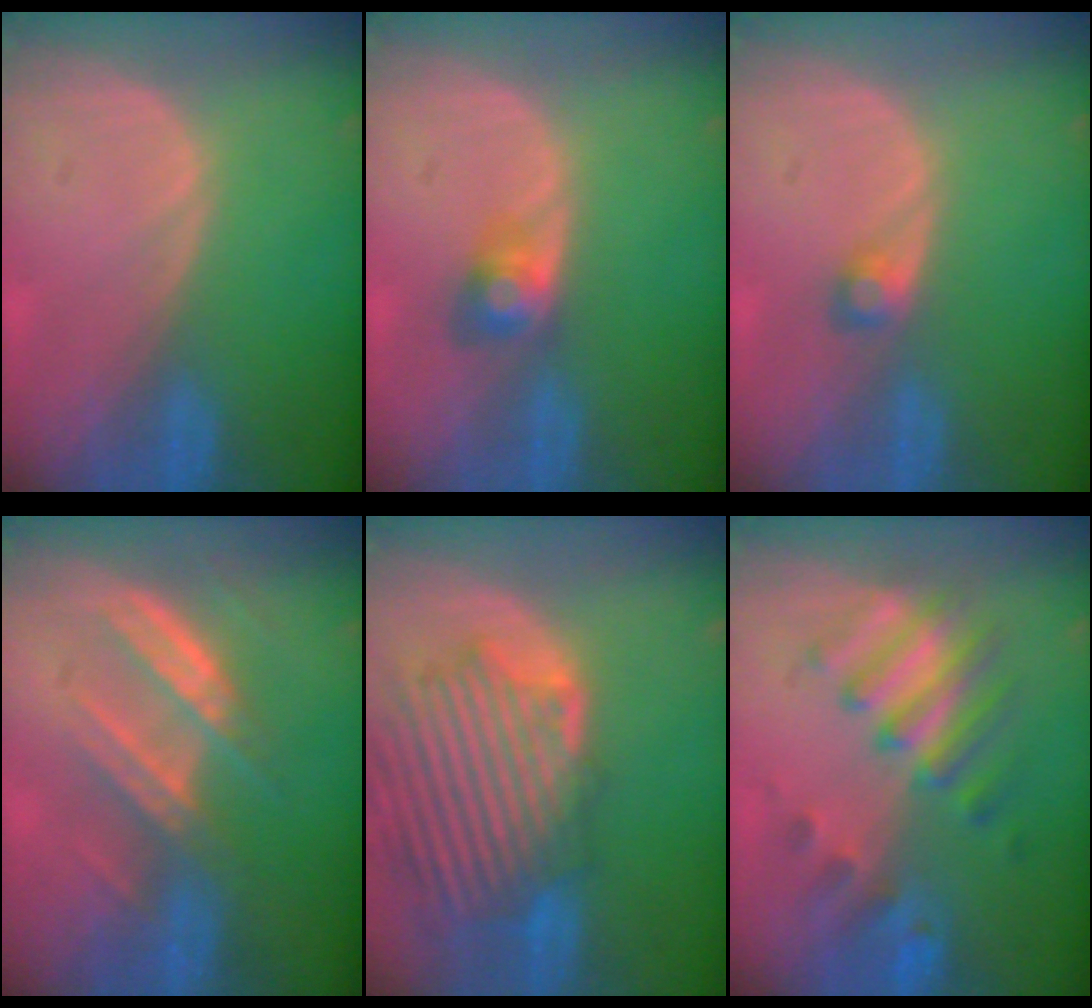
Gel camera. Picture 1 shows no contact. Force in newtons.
{"total": 2.9, "press": 2.9, "slide": 0.0}
{"total": 1.8, "press": 1.7, "slide": 0.3}
{"total": 6.8, "press": 6.7, "slide": 1.0}
{"total": 12.5, "press": 11.5, "slide": 5.0}
{"total": 7.8, "press": 7.7, "slide": 1.7}